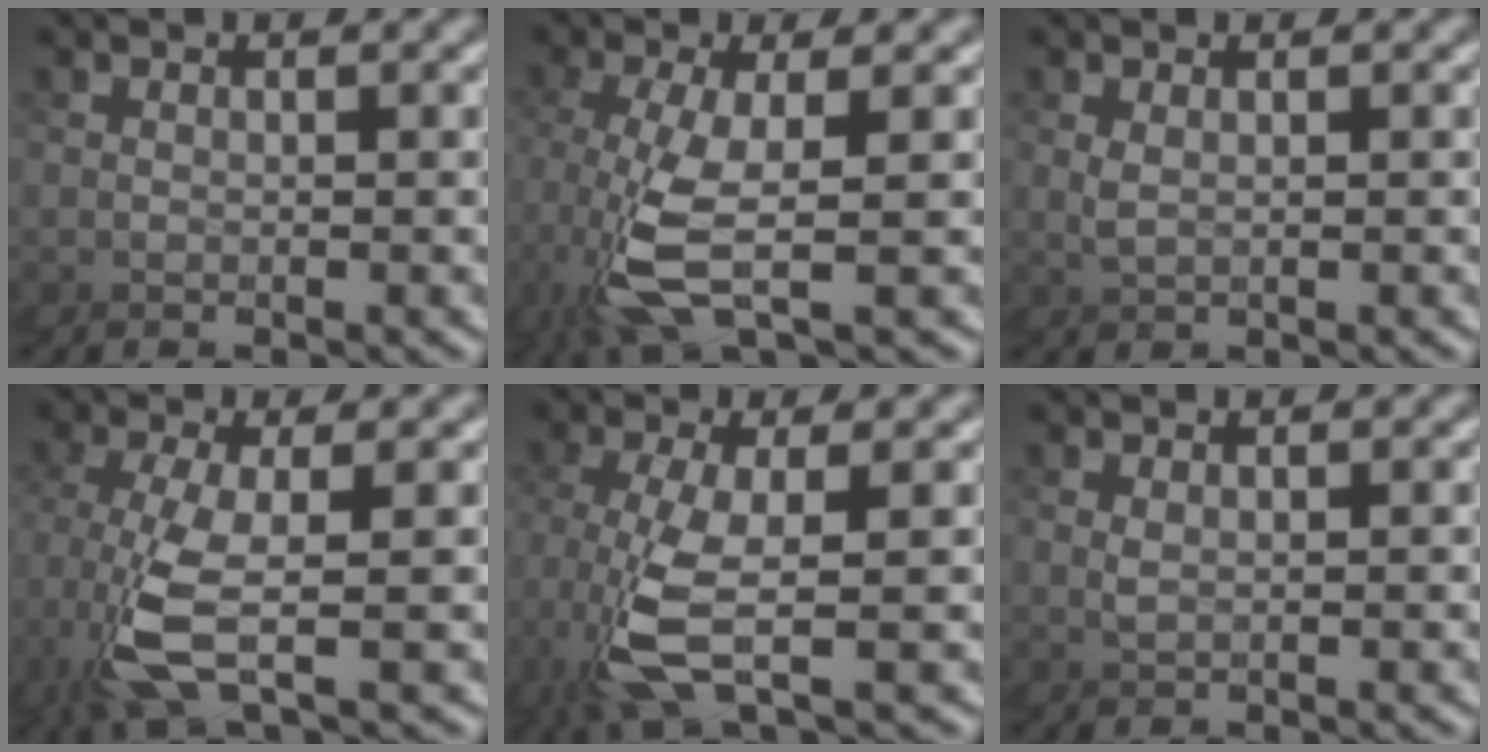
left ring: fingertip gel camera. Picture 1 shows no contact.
{"total": 2.5, "force": [-0.7, -0.8, 2.2], "torque": [-0.080, 0.000, -0.007]}
{"total": 0.8, "force": [0.7, -0.2, 0.5], "torque": [-0.013, 0.002, 0.014]}
{"total": 2.3, "force": [-1.1, -0.9, 1.8], "torque": [-0.077, -0.002, -0.011]}
{"total": 2.3, "force": [-0.9, -0.8, 2.0], "torque": [-0.077, -0.001, -0.009]}
{"total": 0.8, "force": [0.7, -0.3, 0.1], "torque": [-0.005, 0.002, 0.013]}